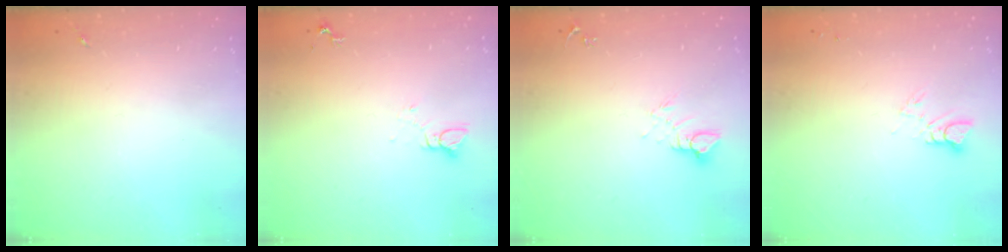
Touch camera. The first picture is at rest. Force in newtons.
{"total": 3.0, "press": 3.0, "slide": 0.2}
{"total": 5.5, "press": 5.5, "slide": 0.4}
{"total": 3.6, "press": 3.6, "slide": 0.2}